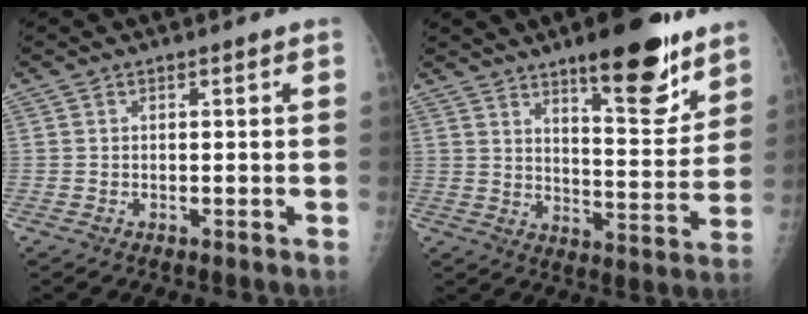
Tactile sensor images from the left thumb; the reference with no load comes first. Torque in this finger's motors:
{"motor_torque": [1.95, 0.78, 1.08, -1.13, 0.31]}